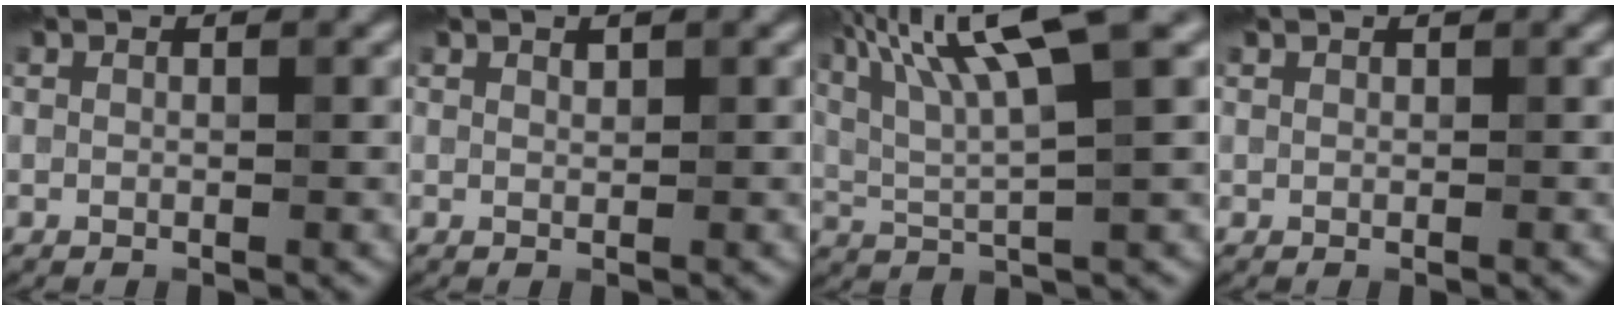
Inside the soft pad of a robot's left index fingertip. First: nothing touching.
{"total": 1.1, "force": [0.1, -0.8, -0.8], "torque": [-0.008, -0.005, 0.028]}
{"total": 8.4, "force": [4.4, 1.0, 7.0], "torque": [-0.152, 0.012, 0.108]}
{"total": 1.3, "force": [0.2, -0.7, -1.1], "torque": [-0.001, -0.004, 0.026]}